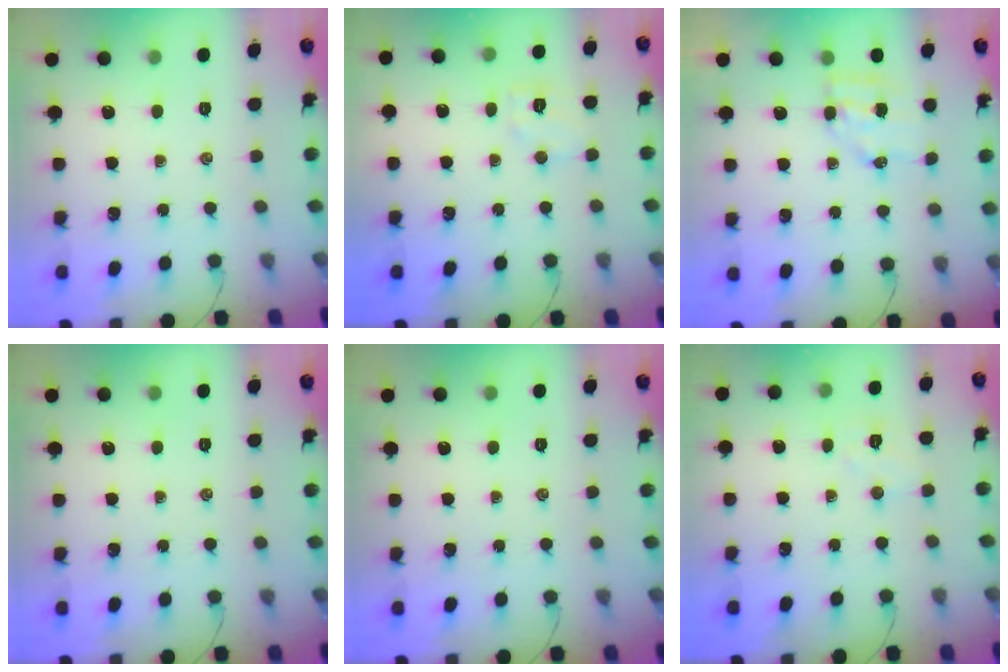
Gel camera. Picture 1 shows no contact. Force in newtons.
{"total": 6.7, "press": 6.6, "slide": 1.1}
{"total": 5.1, "press": 5.0, "slide": 0.8}
{"total": 0.0}
{"total": 0.0}
{"total": 5.3, "press": 5.2, "slide": 1.1}